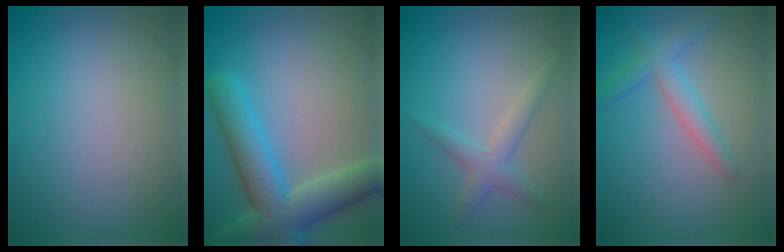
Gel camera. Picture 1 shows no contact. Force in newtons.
{"total": 7.5, "press": 7.5, "slide": 0.4}
{"total": 2.2, "press": 2.2, "slide": 0.1}
{"total": 2.9, "press": 2.9, "slide": 0.1}